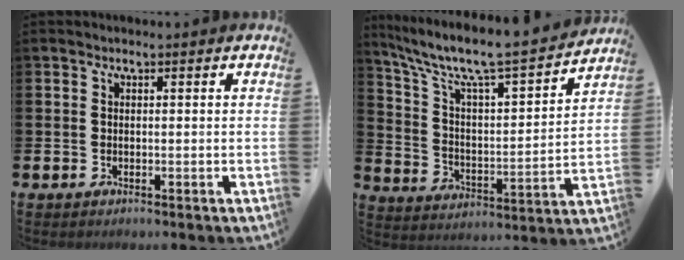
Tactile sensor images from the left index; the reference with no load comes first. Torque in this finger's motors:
{"motor_torque": [0.80, -1.34, 0.75, 0.21]}